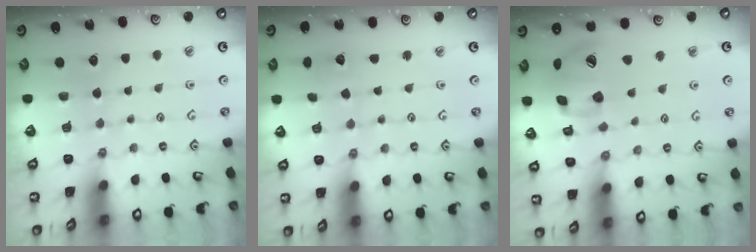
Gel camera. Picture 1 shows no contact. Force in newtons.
{"total": 2.3, "press": 2.2, "slide": 0.3}
{"total": 15.8, "press": 15.6, "slide": 2.5}